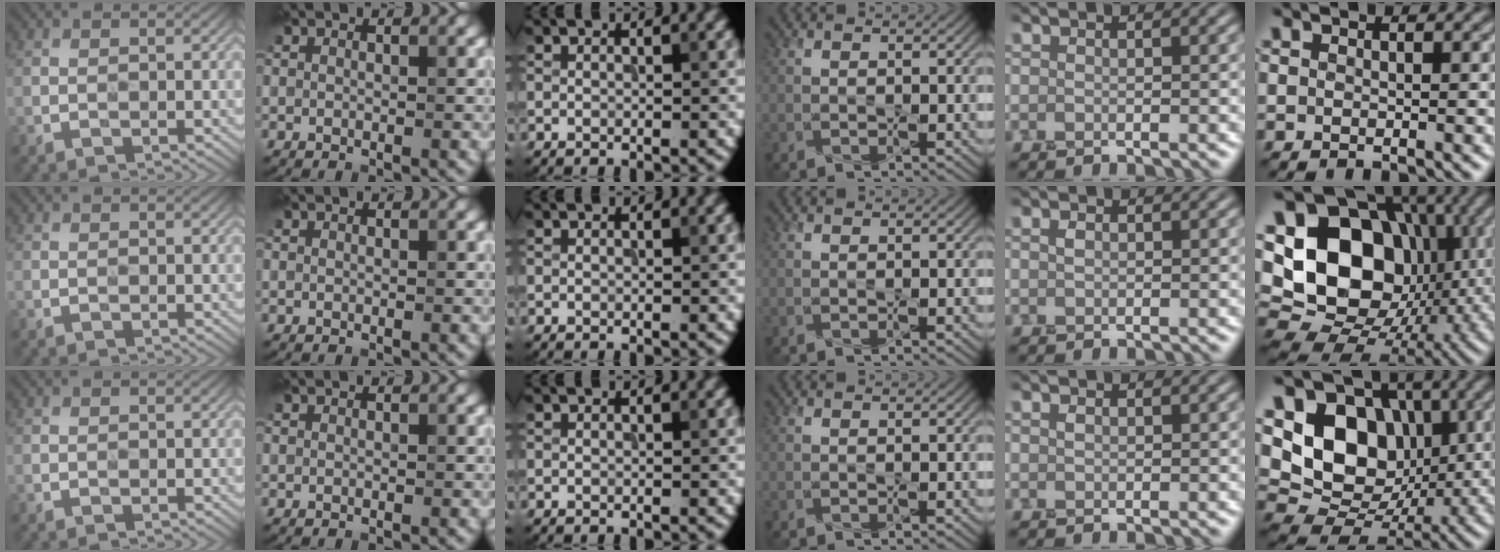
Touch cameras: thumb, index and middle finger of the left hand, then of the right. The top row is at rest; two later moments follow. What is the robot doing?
{"motion": "press", "object": "button"}